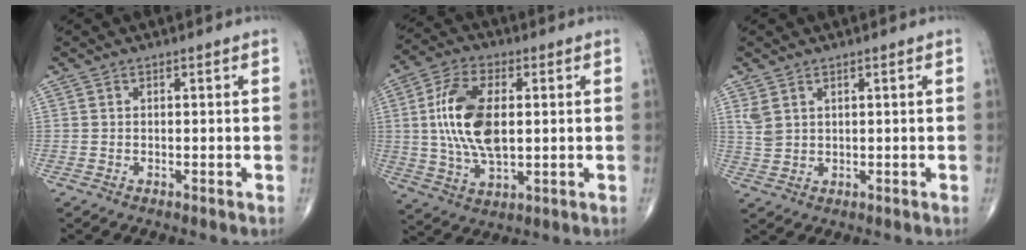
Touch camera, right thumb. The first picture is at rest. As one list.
[{"total": 14.4, "force": [1.5, 7.5, 12.2], "torque": [-0.240, 0.001, 0.031]}, {"total": 2.9, "force": [1.6, 1.8, 1.7], "torque": [-0.034, -0.004, 0.043]}]